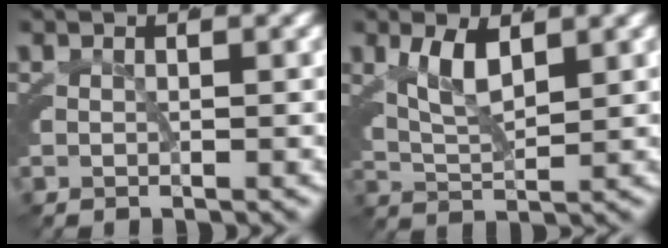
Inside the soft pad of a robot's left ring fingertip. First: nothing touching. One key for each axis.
{"total": 3.2, "fx": 1.0, "fy": 1.5, "fz": 2.6, "tx": -0.057, "ty": -0.009, "tz": 0.023}